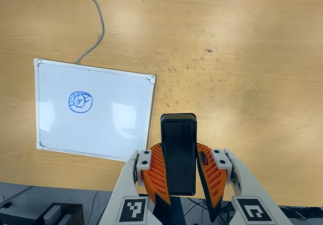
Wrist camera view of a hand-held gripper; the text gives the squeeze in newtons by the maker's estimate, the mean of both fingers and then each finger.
{"total": 11.1, "left": 8.6, "right": 13.6}